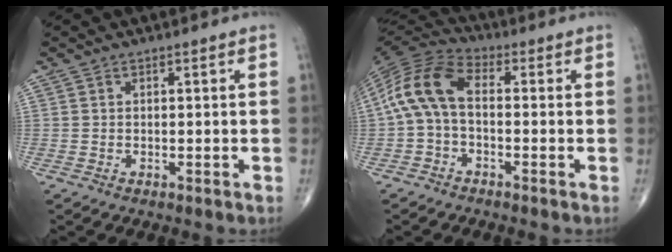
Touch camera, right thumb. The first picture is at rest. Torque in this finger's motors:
{"motor_torque": [0.29, 1.24, 0.23, -0.17, 0.22]}